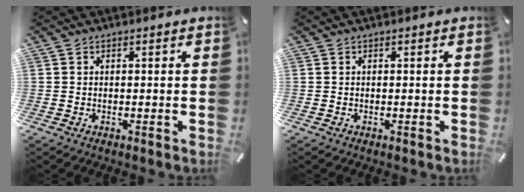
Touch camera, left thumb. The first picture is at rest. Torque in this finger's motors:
{"motor_torque": [-0.16, -0.11, -0.04, 0.11, 0.00]}